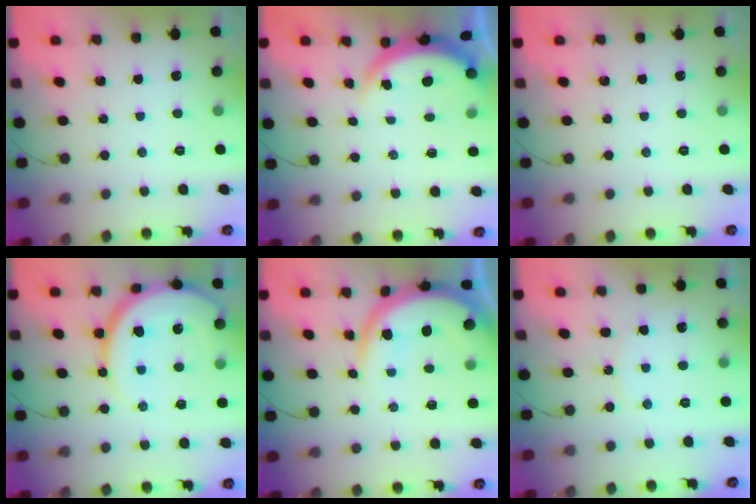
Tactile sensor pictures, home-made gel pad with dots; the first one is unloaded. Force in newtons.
{"total": 3.9, "press": 3.7, "slide": 1.5}
{"total": 0.0}
{"total": 15.4, "press": 15.3, "slide": 1.7}
{"total": 11.3, "press": 11.2, "slide": 1.2}
{"total": 5.7, "press": 5.7, "slide": 0.7}